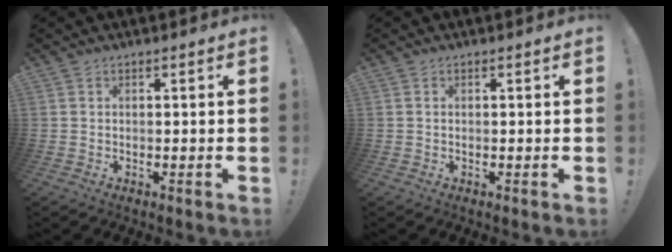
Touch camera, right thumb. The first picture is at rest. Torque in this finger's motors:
{"motor_torque": [0.06, -0.03, 0.07, 0.06, 0.01]}